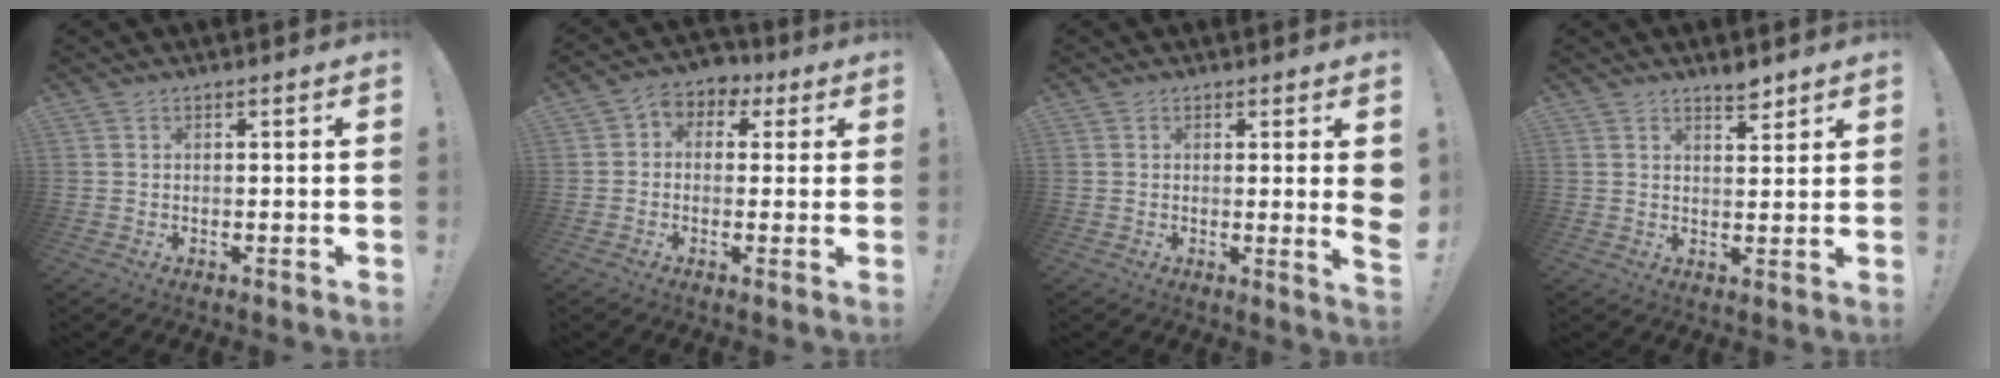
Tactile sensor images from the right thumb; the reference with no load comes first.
{"total": 5.0, "force": [-0.2, 4.6, 2.0], "torque": [-0.016, 0.000, 0.000]}
{"total": 4.5, "force": [1.0, -0.3, 4.4], "torque": [-0.052, -0.021, 0.015]}
{"total": 3.9, "force": [3.4, 1.2, 1.7], "torque": [-0.009, -0.024, 0.055]}